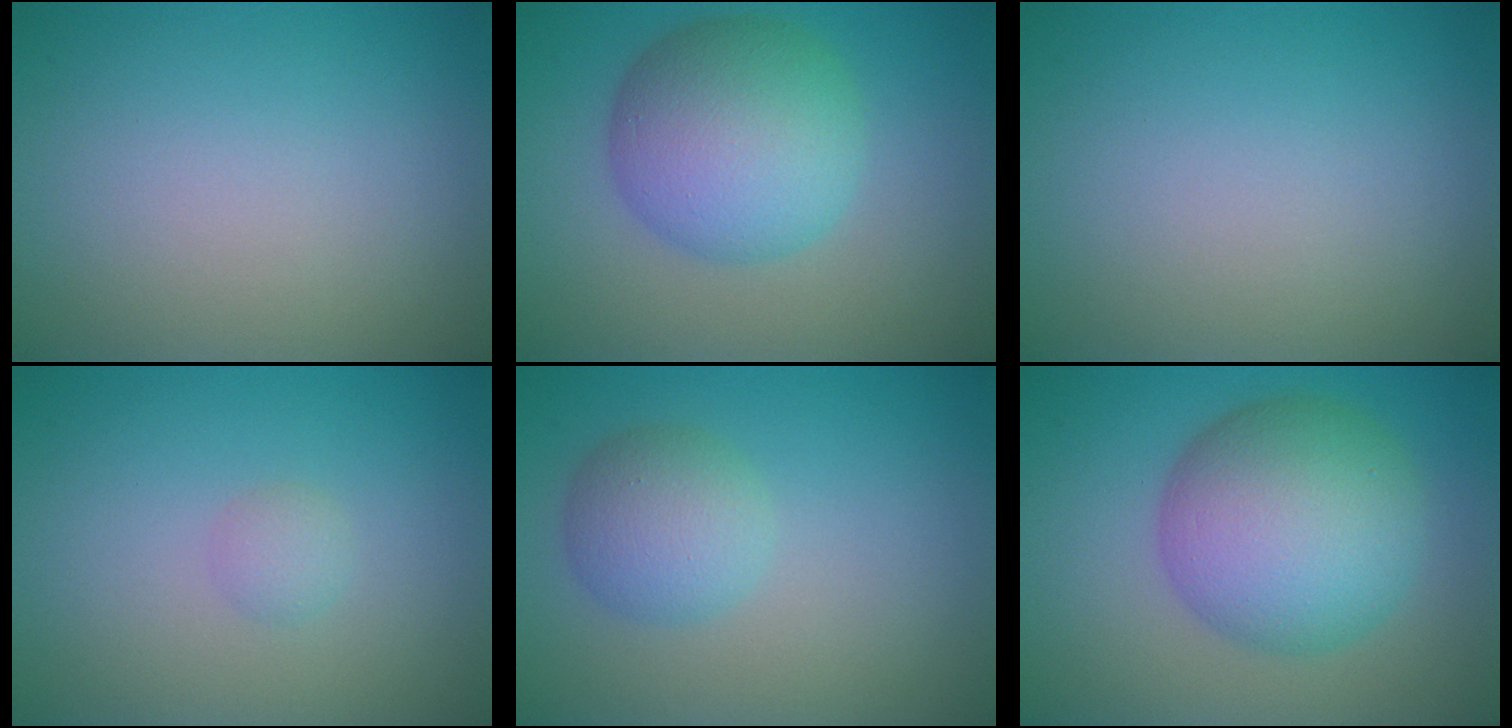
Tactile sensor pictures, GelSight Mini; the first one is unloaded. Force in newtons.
{"total": 8.0, "press": 8.0, "slide": 0.1}
{"total": 0.0}
{"total": 1.0, "press": 1.0, "slide": 0.1}
{"total": 3.5, "press": 3.4, "slide": 0.2}
{"total": 9.6, "press": 9.6, "slide": 0.3}